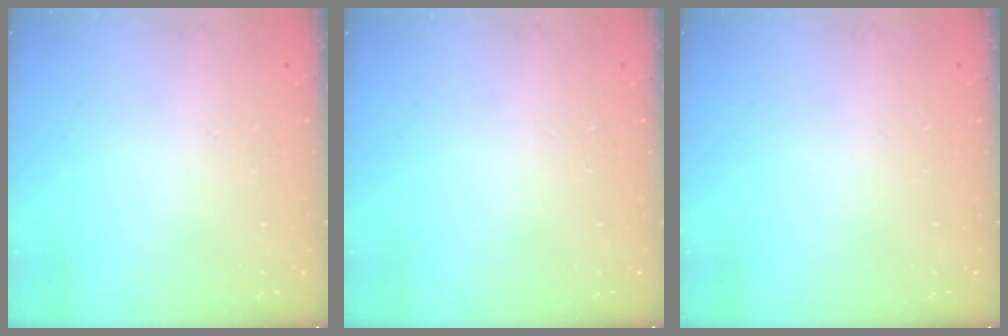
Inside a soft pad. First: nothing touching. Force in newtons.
{"total": 0.0}
{"total": 0.0}